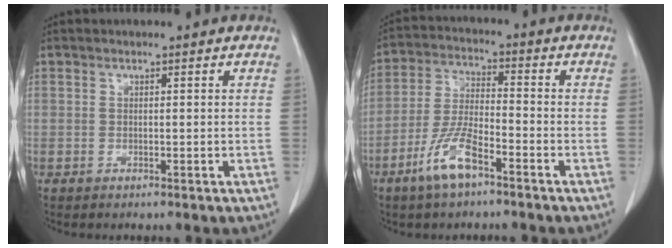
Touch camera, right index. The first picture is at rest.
{"total": 8.3, "force": [-5.0, 2.0, 6.3], "torque": [-0.136, -0.005, -0.099]}